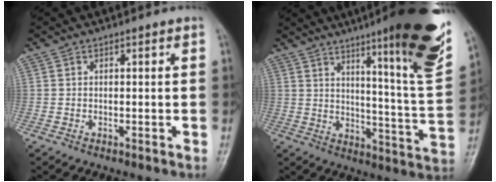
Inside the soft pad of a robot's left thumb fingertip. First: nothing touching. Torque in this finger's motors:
{"motor_torque": [1.07, 0.27, 1.52, -1.25, 0.30]}